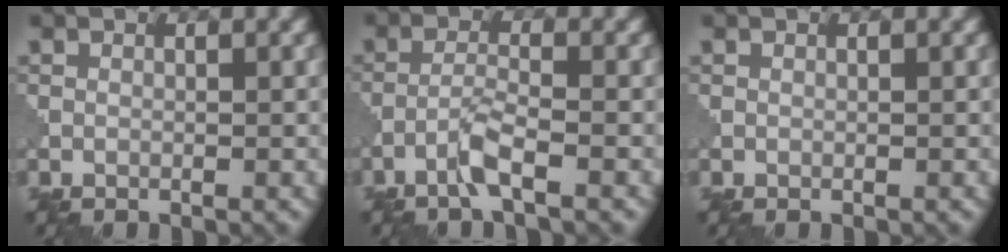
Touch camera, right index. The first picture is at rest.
{"total": 2.5, "force": [-1.6, 0.1, 2.0], "torque": [-0.043, 0.008, -0.040]}
{"total": 0.0}